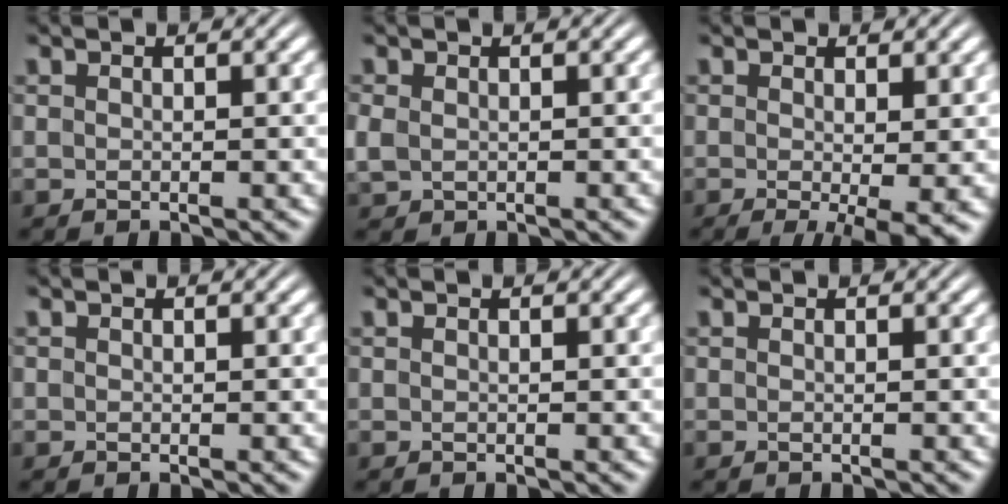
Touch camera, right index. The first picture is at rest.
{"total": 1.7, "force": [-0.2, 1.5, 0.8], "torque": [-0.035, -0.012, 0.007]}
{"total": 4.7, "force": [-2.7, 1.0, 3.7], "torque": [-0.048, -0.025, -0.029]}
{"total": 0.0}
{"total": 0.0}
{"total": 0.0}